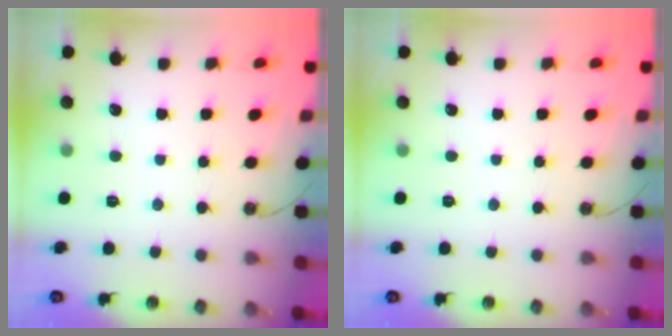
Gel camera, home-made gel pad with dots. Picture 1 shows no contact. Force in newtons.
{"total": 0.0}